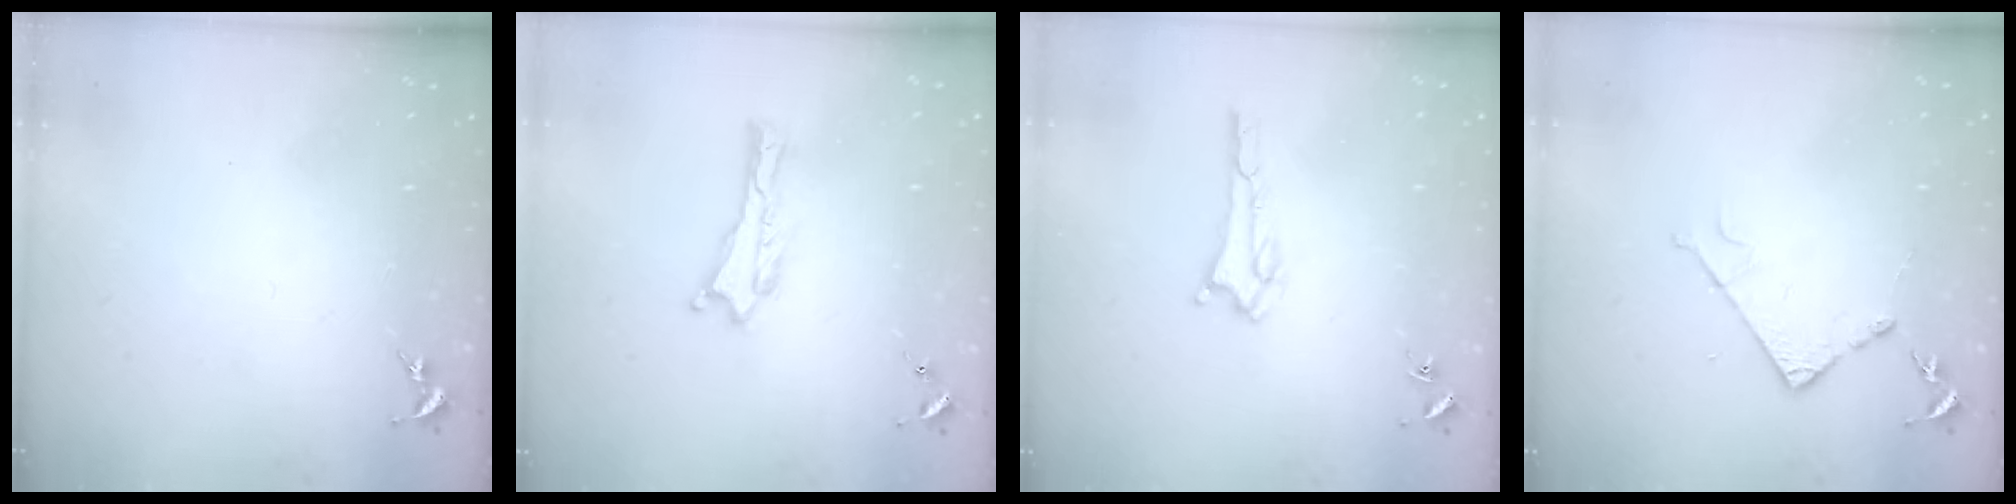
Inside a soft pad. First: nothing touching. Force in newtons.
{"total": 0.0}
{"total": 1.8, "press": 1.8, "slide": 0.2}
{"total": 4.2, "press": 4.2, "slide": 0.5}